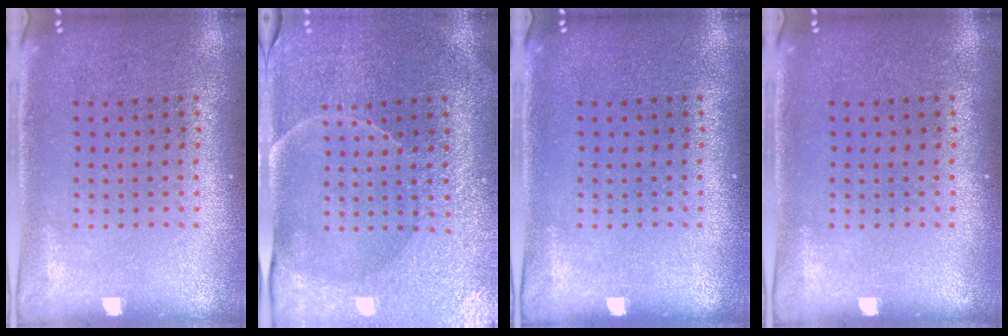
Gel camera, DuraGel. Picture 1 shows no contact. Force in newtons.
{"total": 3.8, "press": 3.6, "slide": 1.2}
{"total": 0.0}
{"total": 0.0}